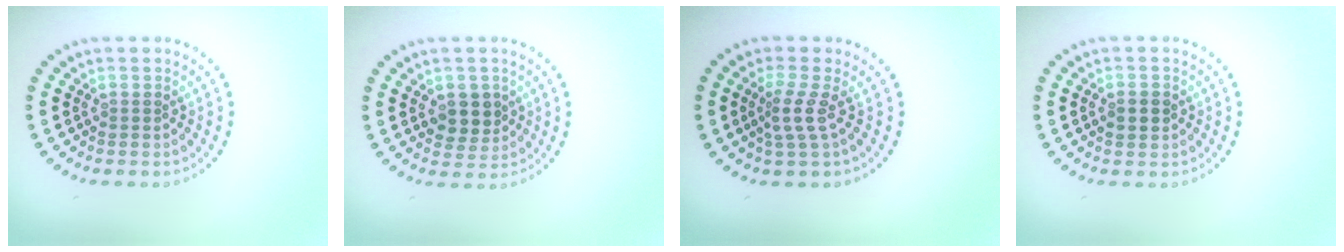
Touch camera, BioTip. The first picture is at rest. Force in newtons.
{"total": 2.5, "press": 2.3, "slide": 1.0}
{"total": 2.2, "press": 1.5, "slide": 1.7}
{"total": 2.0, "press": 2.0, "slide": 0.1}